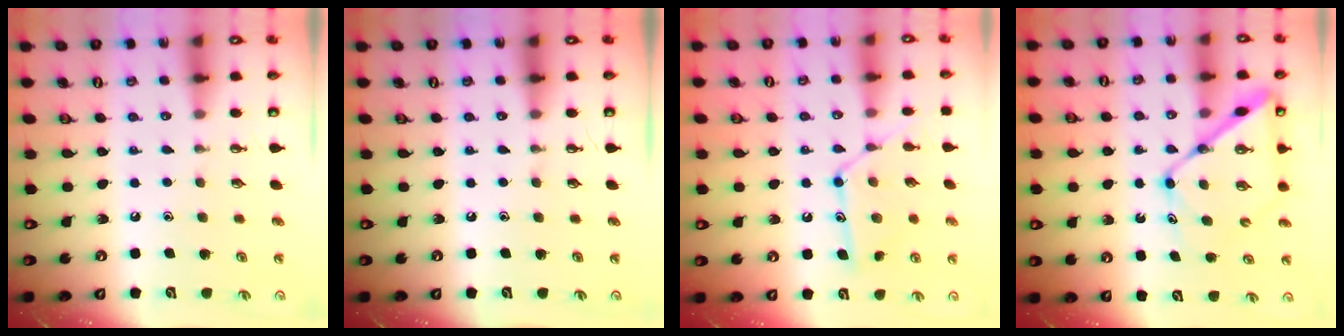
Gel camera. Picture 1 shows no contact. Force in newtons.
{"total": 0.0}
{"total": 12.5, "press": 12.5, "slide": 0.4}
{"total": 12.6, "press": 12.6, "slide": 1.1}